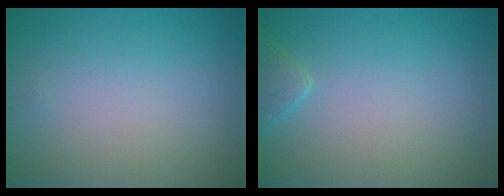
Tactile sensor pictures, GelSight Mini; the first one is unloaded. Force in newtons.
{"total": 1.6, "press": 1.6, "slide": 0.1}